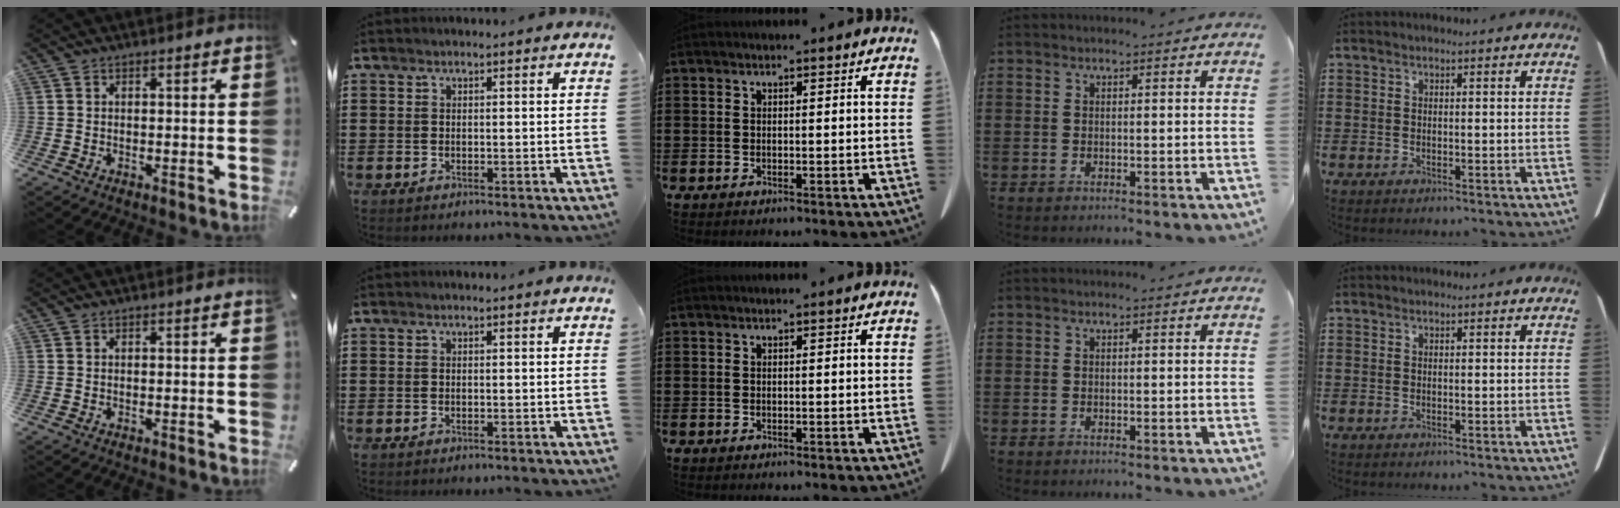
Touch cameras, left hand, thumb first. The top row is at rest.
{}